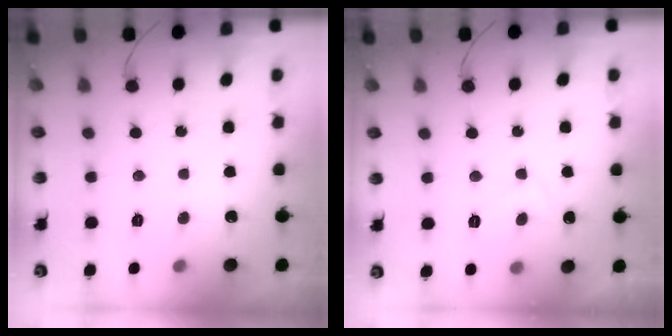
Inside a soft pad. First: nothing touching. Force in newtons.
{"total": 3.9, "press": 3.8, "slide": 0.6}